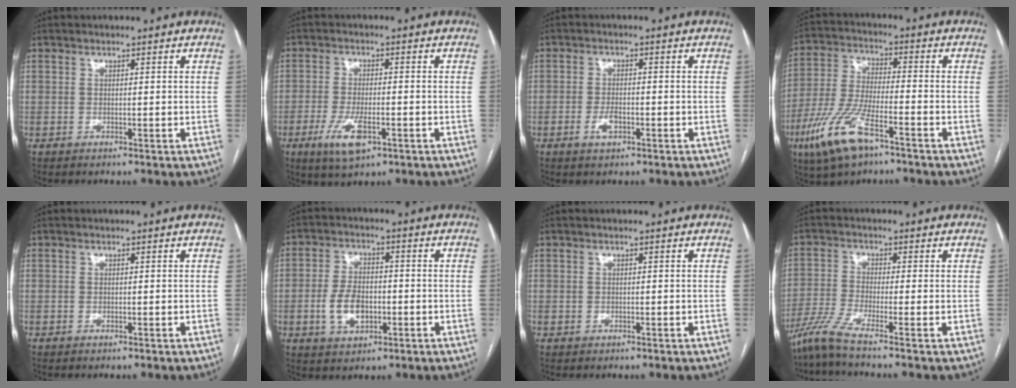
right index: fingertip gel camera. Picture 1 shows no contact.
{"total": 6.9, "force": [-3.0, 2.2, 5.8], "torque": [-0.116, -0.012, -0.048]}
{"total": 3.1, "force": [-1.3, 1.3, 2.5], "torque": [-0.048, 0.001, -0.022]}
{"total": 12.3, "force": [-6.9, 3.5, 9.6], "torque": [-0.210, -0.014, -0.127]}
{"total": 0.0}
{"total": 7.1, "force": [-1.7, 4.2, 5.5], "torque": [-0.113, 0.008, -0.025]}
{"total": 0.7, "force": [0.0, 0.6, 0.2], "torque": [-0.001, 0.001, 0.003]}
{"total": 4.8, "force": [-3.9, -1.5, 2.3], "torque": [-0.057, -0.021, -0.085]}